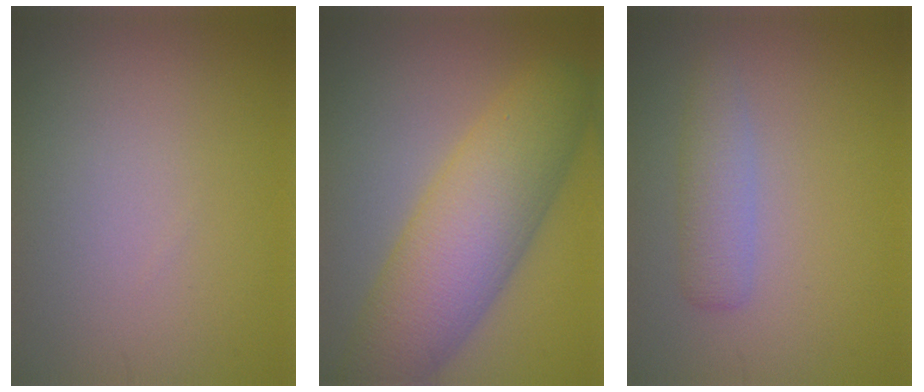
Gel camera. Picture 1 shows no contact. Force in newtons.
{"total": 8.7, "press": 8.7, "slide": 0.3}
{"total": 2.2, "press": 2.2, "slide": 0.0}